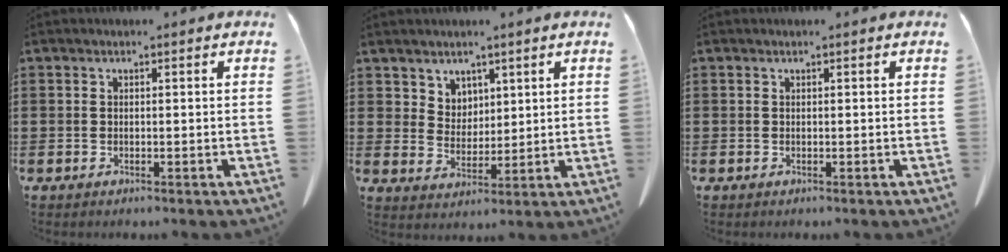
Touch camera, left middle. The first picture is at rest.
{"total": 4.4, "force": [3.4, 2.7, 0.3], "torque": [-0.020, -0.002, 0.066]}
{"total": 0.0}